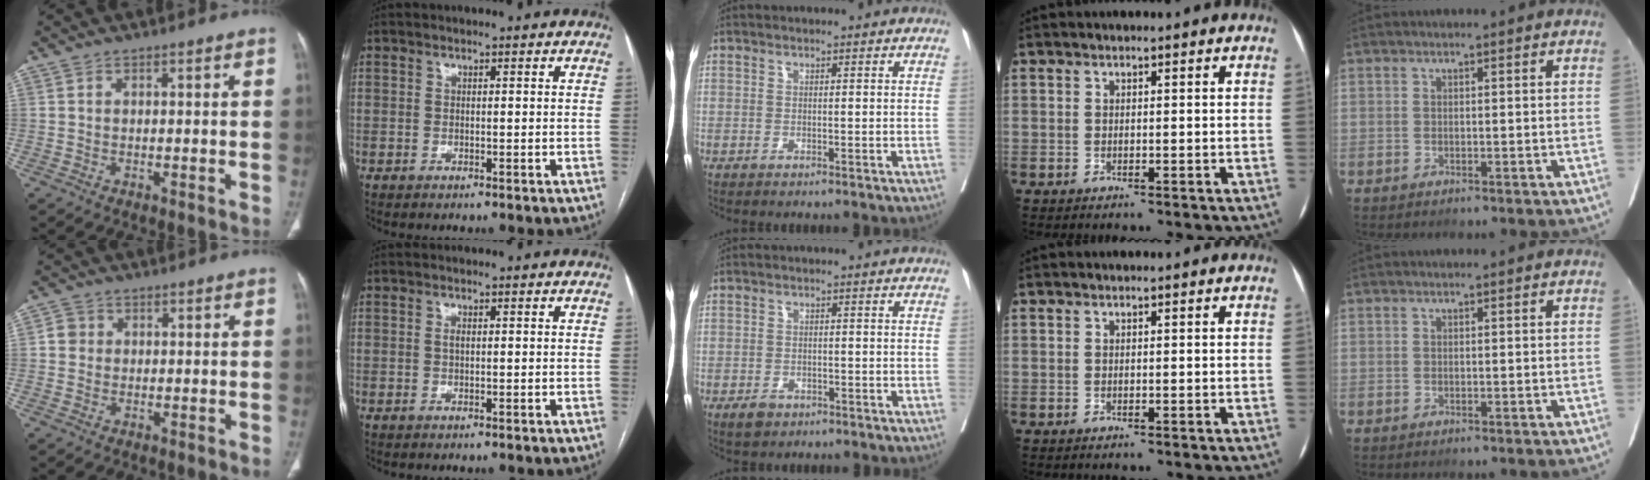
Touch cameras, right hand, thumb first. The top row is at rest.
{"thumb": {"total": 2.6, "force": [0.3, 2.4, 0.8], "torque": [0.000, 0.005, 0.003]}, "index": {"total": 0.7, "force": [0.1, 0.2, 0.7], "torque": [-0.014, 0.001, 0.001]}, "middle": {"total": 2.3, "force": [-1.5, 1.4, 1.0], "torque": [-0.019, 0.001, -0.018]}}